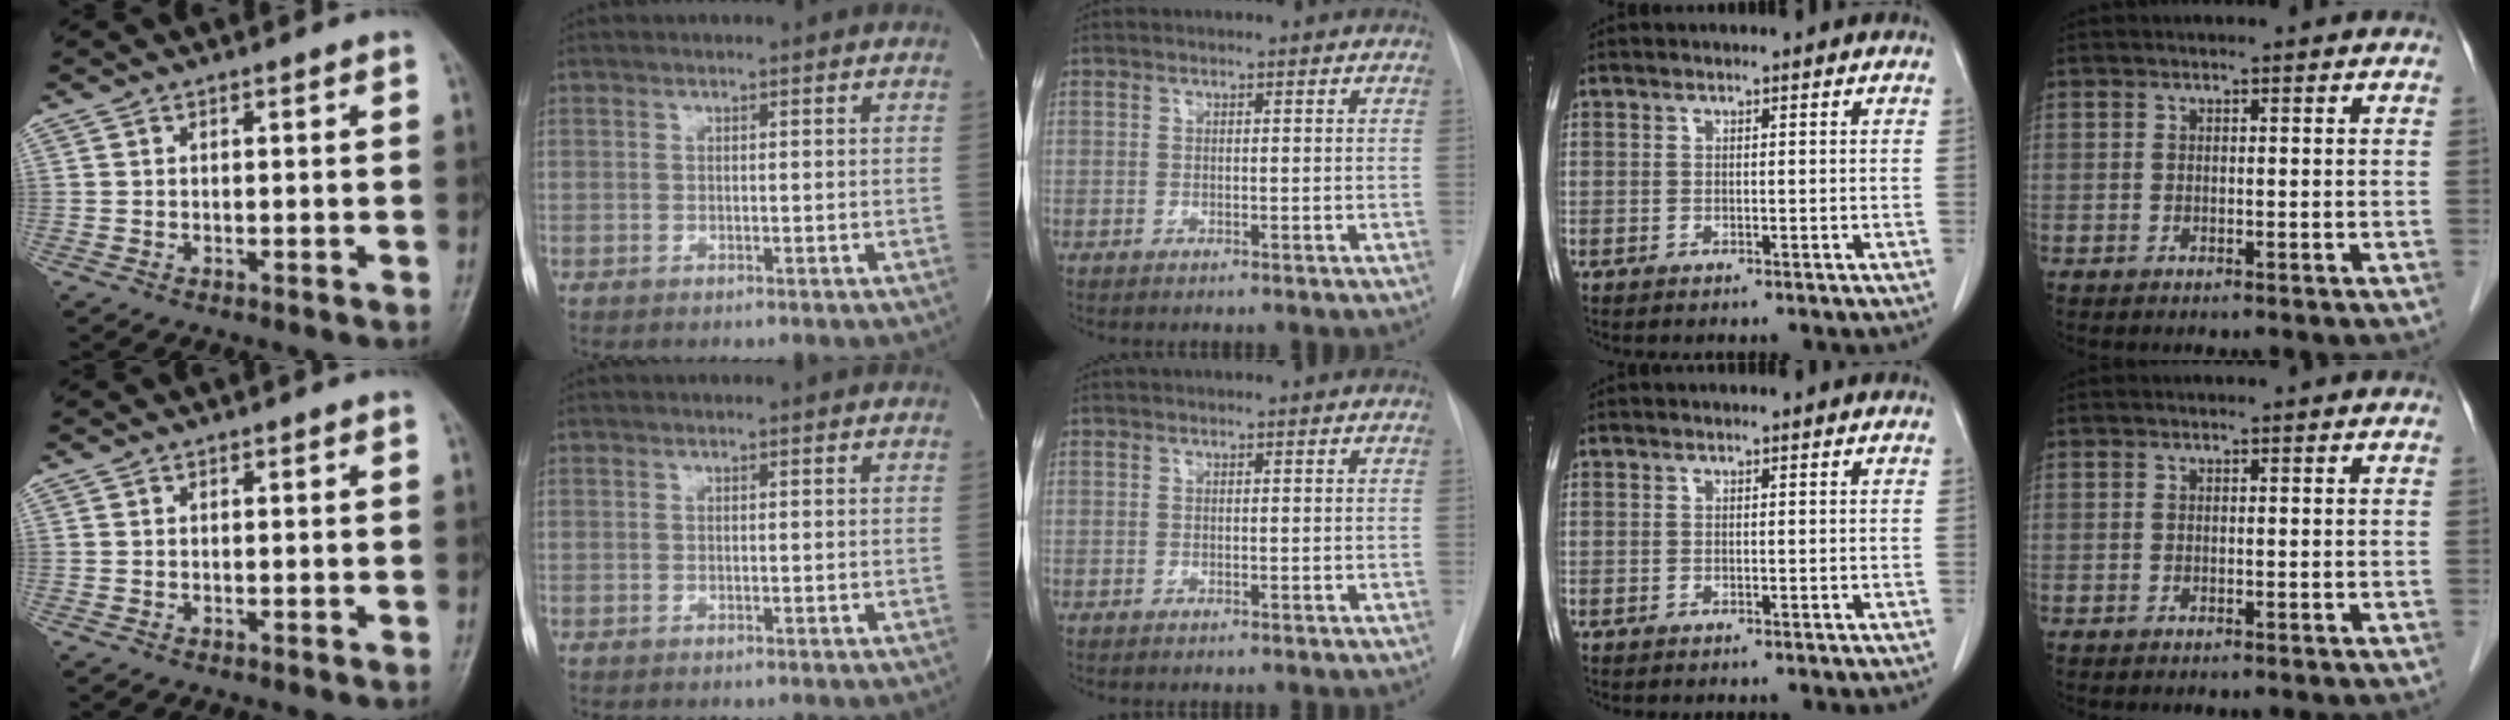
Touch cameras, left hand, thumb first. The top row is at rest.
{}